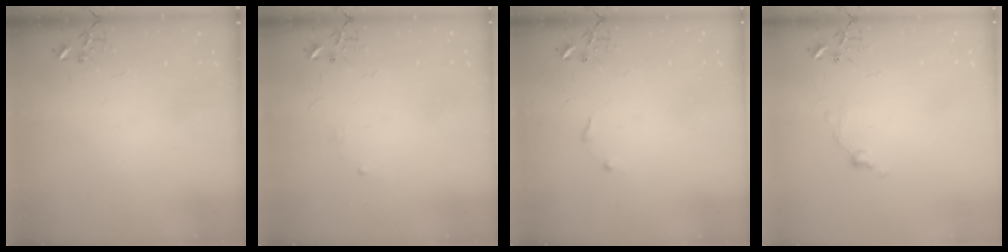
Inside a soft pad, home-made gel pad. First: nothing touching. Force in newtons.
{"total": 2.9, "press": 2.8, "slide": 0.5}
{"total": 6.0, "press": 6.0, "slide": 0.6}
{"total": 6.8, "press": 6.8, "slide": 0.7}